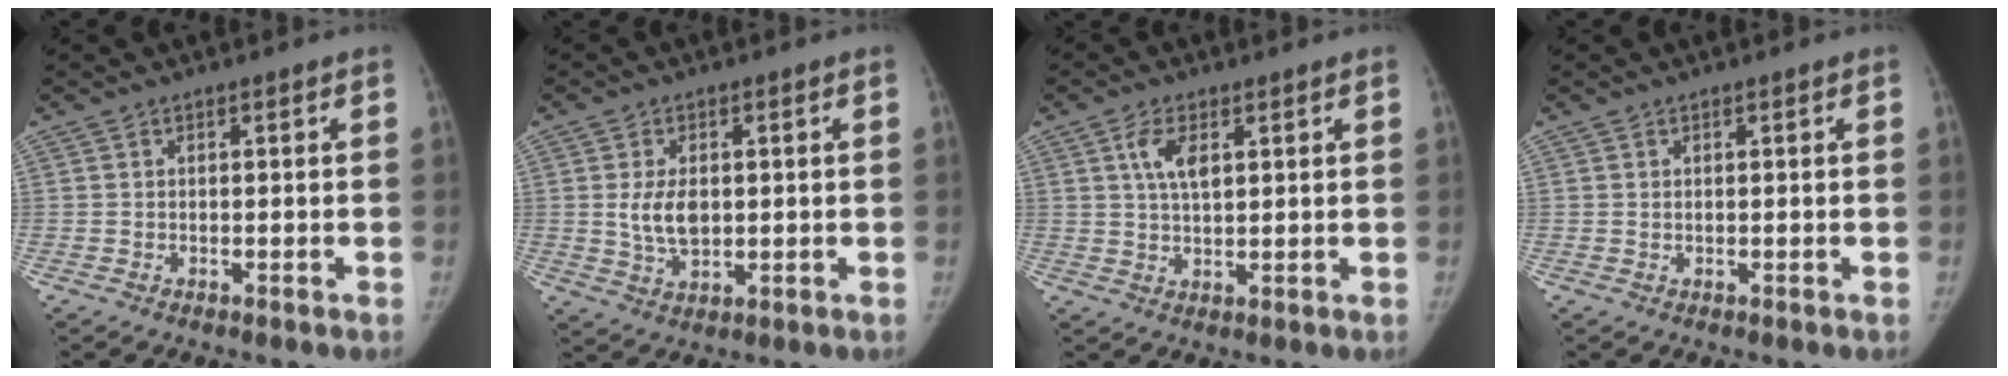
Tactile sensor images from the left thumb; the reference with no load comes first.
{"total": 6.2, "force": [0.6, 3.8, 4.9], "torque": [-0.084, -0.010, 0.017]}
{"total": 5.1, "force": [2.0, 2.5, 4.1], "torque": [-0.071, -0.003, 0.037]}
{"total": 0.0}